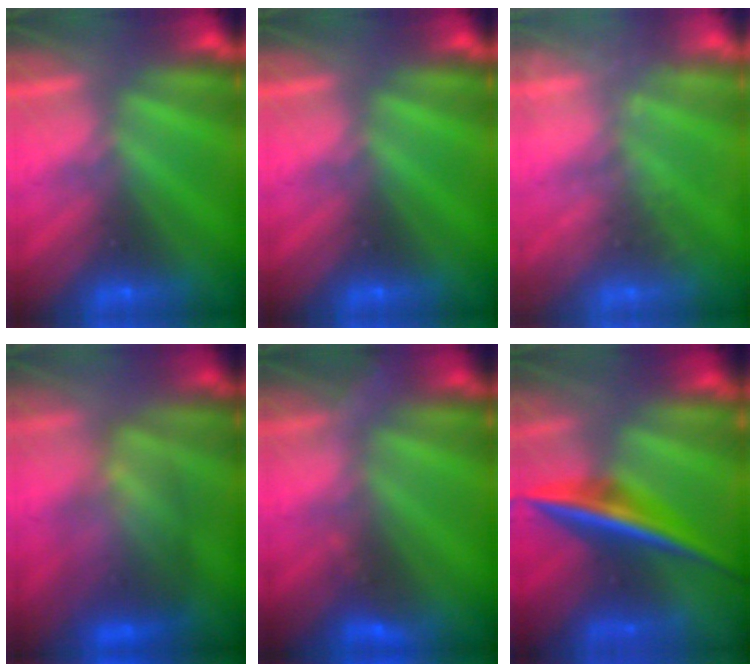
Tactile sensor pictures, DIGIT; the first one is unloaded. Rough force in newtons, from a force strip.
{"total": 0.0}
{"total": 1.9}
{"total": 3.4}
{"total": 2.9}
{"total": 6.3}